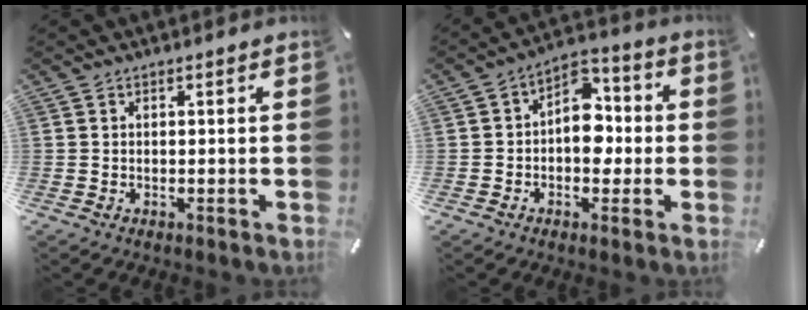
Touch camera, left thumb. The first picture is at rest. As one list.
[{"total": 9.4, "force": [-0.9, 6.8, 6.5], "torque": [-0.077, 0.004, -0.019]}]